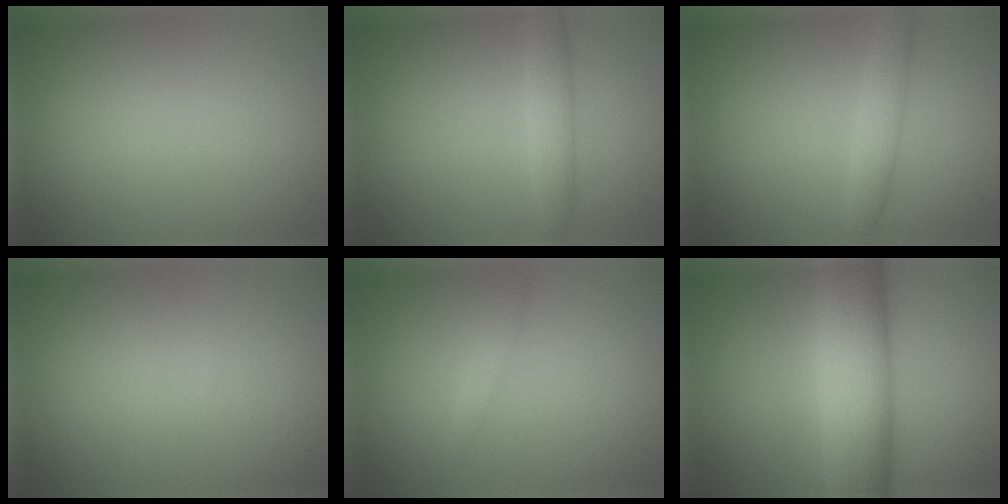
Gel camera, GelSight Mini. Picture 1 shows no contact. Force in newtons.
{"total": 2.1, "press": 2.1, "slide": 0.1}
{"total": 2.1, "press": 2.1, "slide": 0.1}
{"total": 0.0}
{"total": 1.0, "press": 1.0, "slide": 0.1}
{"total": 8.8, "press": 8.8, "slide": 0.2}